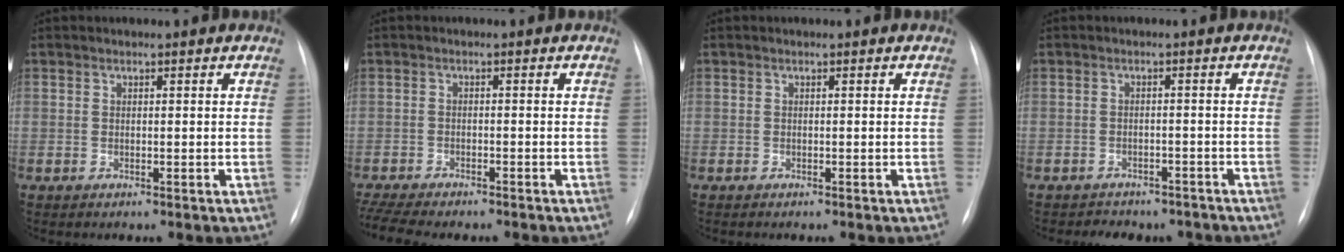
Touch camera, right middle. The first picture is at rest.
{"total": 10.7, "force": [-9.1, 2.4, 5.1], "torque": [-0.088, 0.000, -0.133]}
{"total": 0.0}
{"total": 7.3, "force": [-6.2, 3.5, 1.2], "torque": [-0.014, 0.011, -0.068]}